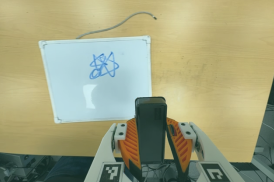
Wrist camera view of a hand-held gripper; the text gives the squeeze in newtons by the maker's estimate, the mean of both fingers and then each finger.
{"total": 6.1, "left": 5.8, "right": 6.4}